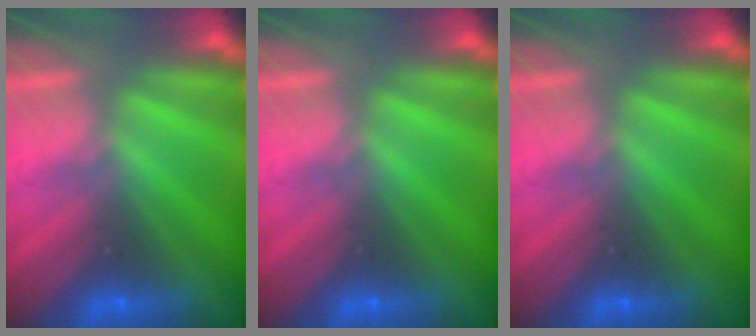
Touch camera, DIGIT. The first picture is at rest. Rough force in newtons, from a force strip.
{"total": 0.0}
{"total": 0.0}